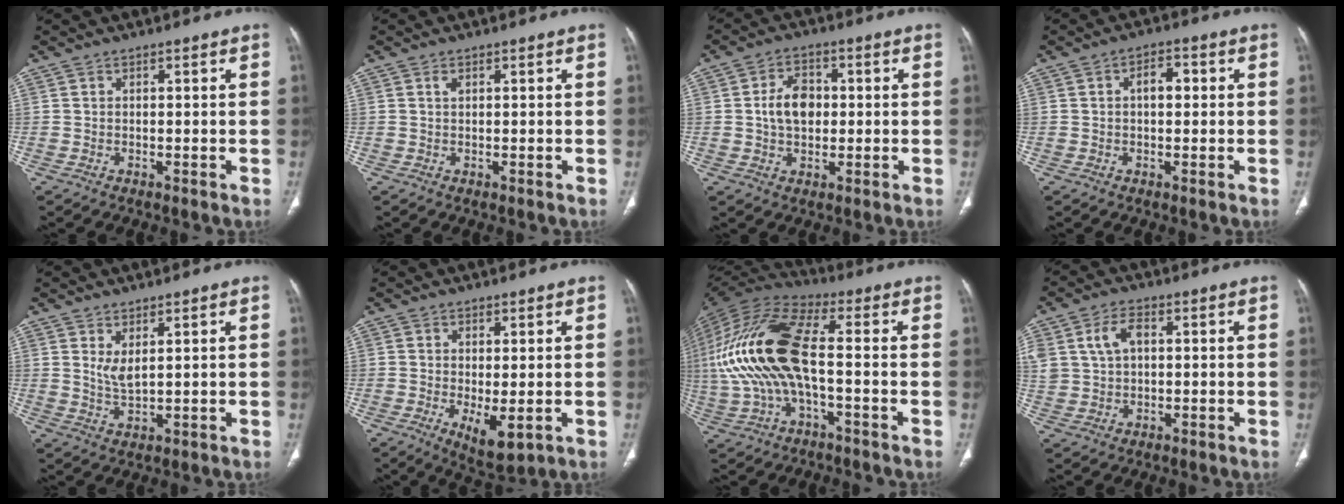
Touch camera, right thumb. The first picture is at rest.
{"total": 0.9, "force": [0.4, 0.5, 0.6], "torque": [-0.007, 0.002, 0.008]}
{"total": 7.3, "force": [0.4, 5.1, 5.2], "torque": [-0.075, 0.010, 0.004]}
{"total": 3.8, "force": [0.5, 2.2, 3.0], "torque": [-0.041, 0.012, 0.004]}
{"total": 3.4, "force": [1.6, 1.1, 2.8], "torque": [-0.052, -0.019, 0.037]}
{"total": 6.3, "force": [-1.4, 2.5, 5.5], "torque": [-0.089, -0.020, -0.012]}
{"total": 19.8, "force": [-1.1, 8.1, 18.0], "torque": [-0.396, 0.034, -0.020]}
{"total": 7.4, "force": [1.9, 4.8, 5.2], "torque": [-0.107, 0.010, 0.042]}